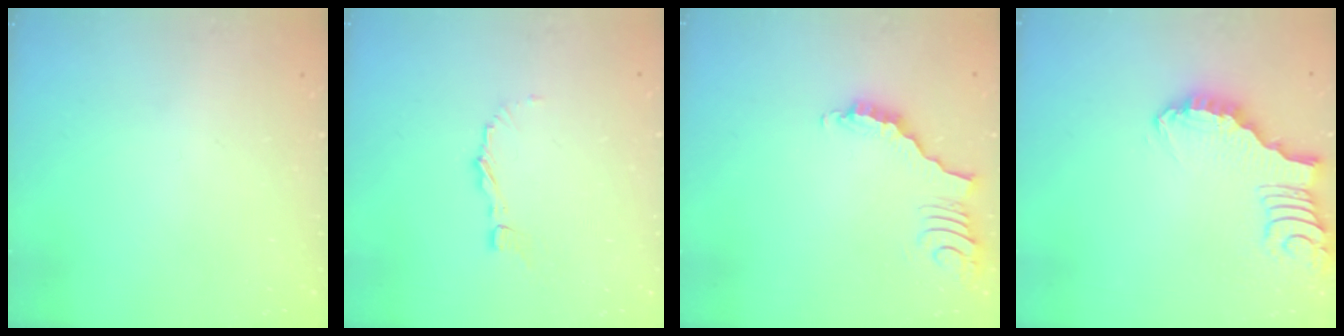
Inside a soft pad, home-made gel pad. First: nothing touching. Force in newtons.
{"total": 3.4, "press": 3.4, "slide": 0.3}
{"total": 3.9, "press": 3.9, "slide": 0.7}
{"total": 1.7, "press": 1.6, "slide": 0.4}